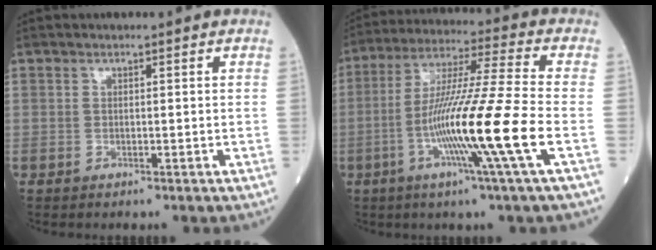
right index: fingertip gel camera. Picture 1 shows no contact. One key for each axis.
{"total": 16.0, "fx": -4.7, "fy": -2.4, "fz": 15.1, "tx": -0.280, "ty": -0.017, "tz": -0.095}